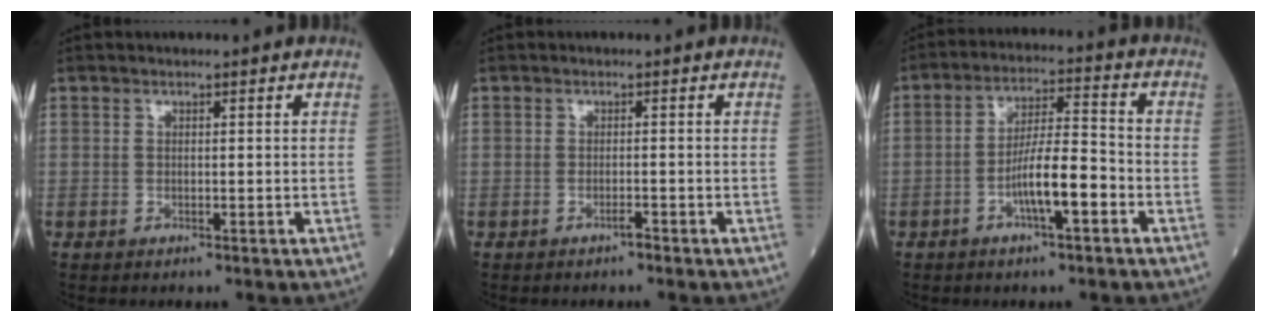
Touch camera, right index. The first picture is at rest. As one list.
[{"total": 0.7, "force": [-0.6, 0.0, 0.4], "torque": [-0.008, -0.001, -0.012]}, {"total": 8.2, "force": [-3.1, 1.3, 7.5], "torque": [-0.139, 0.009, -0.056]}]